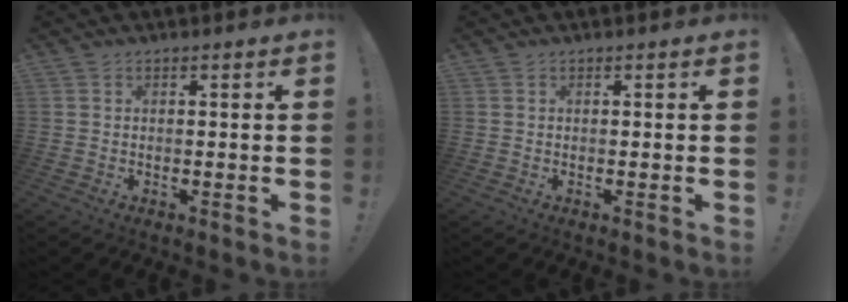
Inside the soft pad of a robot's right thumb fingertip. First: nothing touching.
{"total": 0.0}